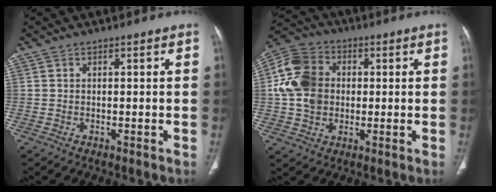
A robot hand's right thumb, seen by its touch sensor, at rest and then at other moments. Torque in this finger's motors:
{"motor_torque": [0.60, 0.56, 1.28, 0.07, 0.26]}